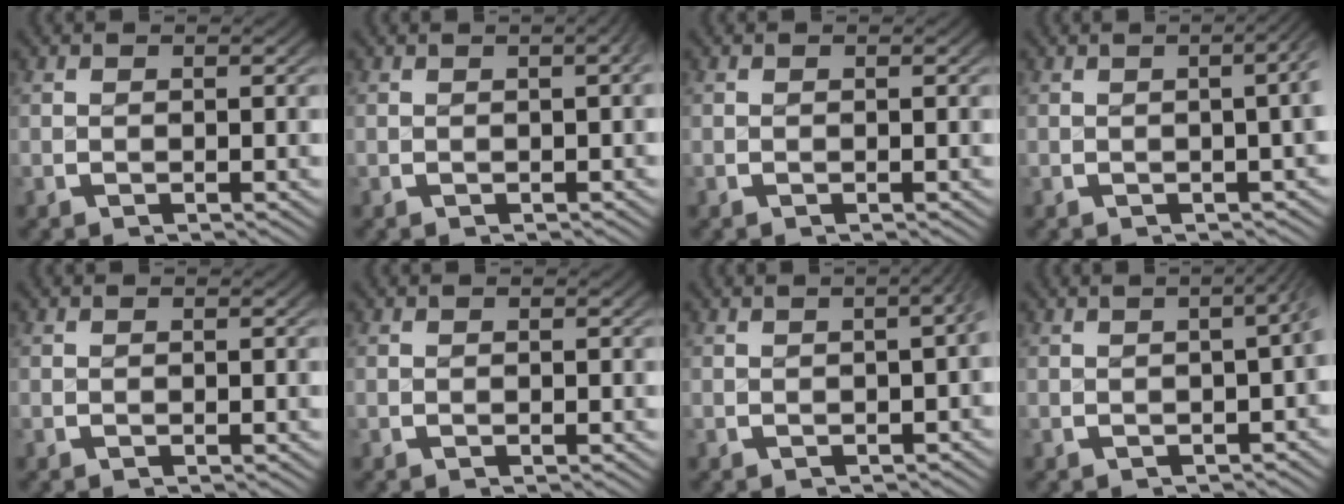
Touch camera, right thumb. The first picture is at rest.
{"total": 2.4, "force": [0.2, 1.0, 2.2], "torque": [-0.017, 0.014, -0.002]}
{"total": 0.0}
{"total": 4.9, "force": [1.1, 2.4, 4.1], "torque": [-0.020, 0.026, 0.000]}
{"total": 0.0}
{"total": 0.0}
{"total": 4.9, "force": [1.0, 2.6, 4.0], "torque": [-0.026, 0.035, -0.003]}
{"total": 5.4, "force": [1.5, 3.1, 4.1], "torque": [-0.026, 0.035, 0.003]}